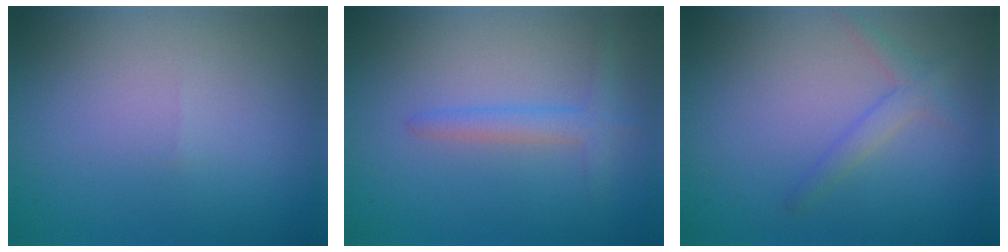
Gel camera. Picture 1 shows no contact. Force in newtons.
{"total": 2.1, "press": 2.1, "slide": 0.2}
{"total": 1.7, "press": 1.7, "slide": 0.1}